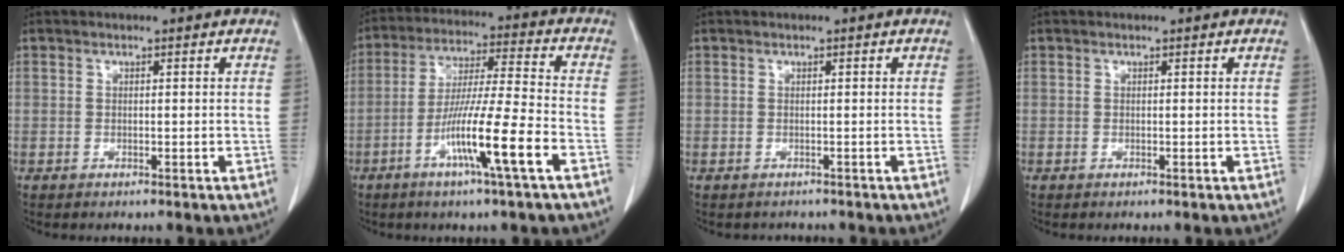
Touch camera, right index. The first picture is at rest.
{"total": 12.5, "force": [-5.5, -0.8, 11.2], "torque": [-0.207, -0.010, -0.102]}
{"total": 1.6, "force": [-1.3, 0.8, 0.0], "torque": [-0.002, -0.001, -0.019]}
{"total": 0.0}